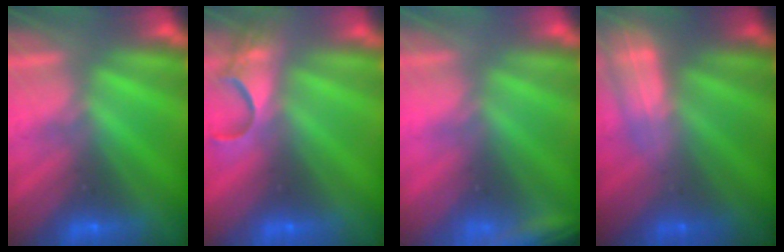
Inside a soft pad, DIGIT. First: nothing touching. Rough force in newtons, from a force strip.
{"total": 5.0}
{"total": 2.4}
{"total": 2.4}